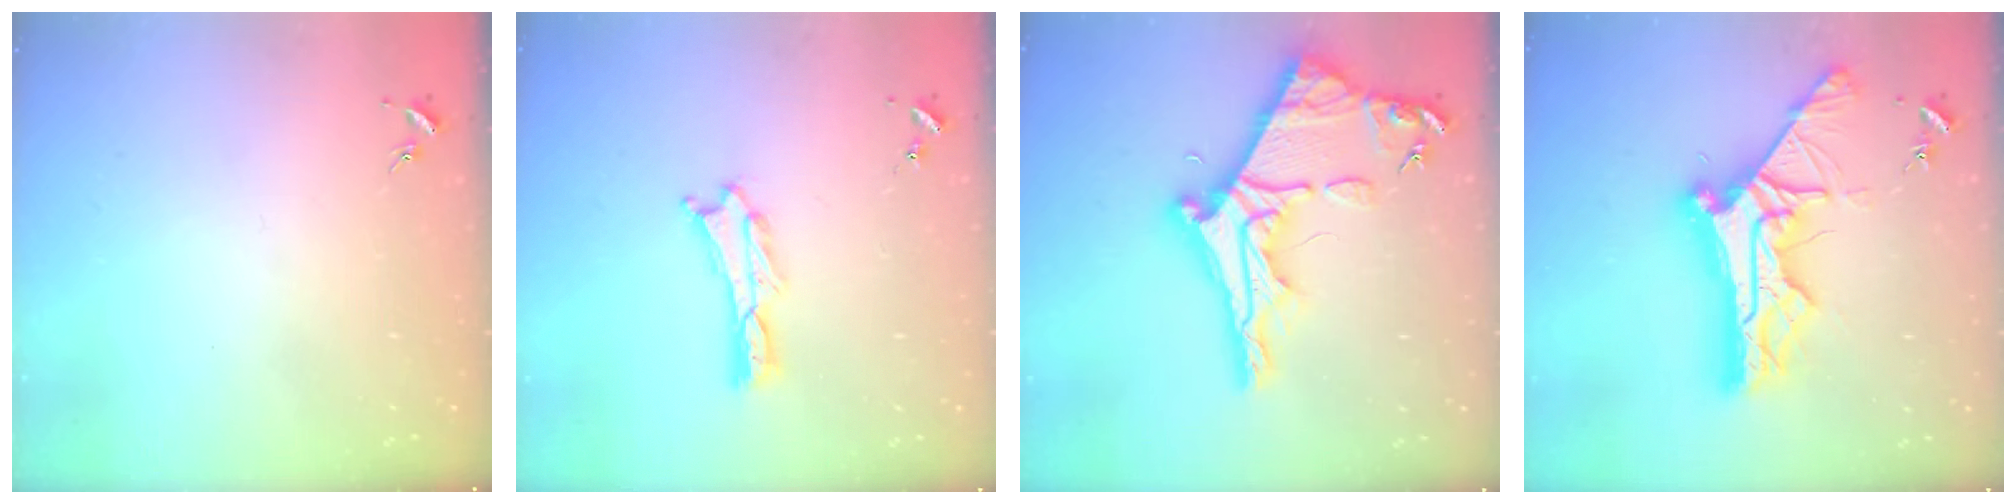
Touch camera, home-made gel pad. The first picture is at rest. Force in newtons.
{"total": 0.8, "press": 0.7, "slide": 0.2}
{"total": 10.1, "press": 10.1, "slide": 1.0}
{"total": 13.3, "press": 13.2, "slide": 1.4}